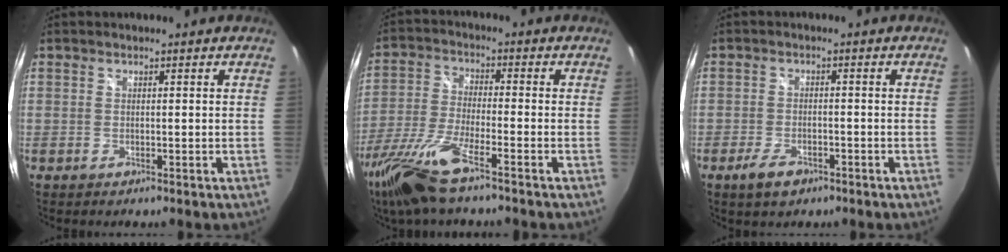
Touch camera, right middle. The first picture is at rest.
{"total": 13.4, "force": [-9.5, 1.7, 9.4], "torque": [-0.207, -0.036, -0.185]}
{"total": 4.5, "force": [-2.8, 2.3, 2.8], "torque": [-0.069, -0.006, -0.047]}